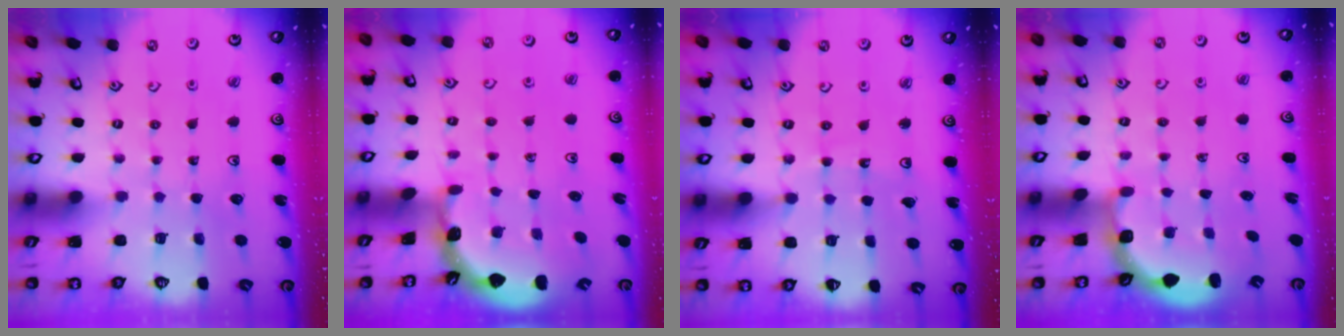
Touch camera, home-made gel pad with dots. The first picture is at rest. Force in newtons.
{"total": 1.8, "press": 1.8, "slide": 0.1}
{"total": 3.9, "press": 3.8, "slide": 0.5}
{"total": 2.7, "press": 2.3, "slide": 1.4}